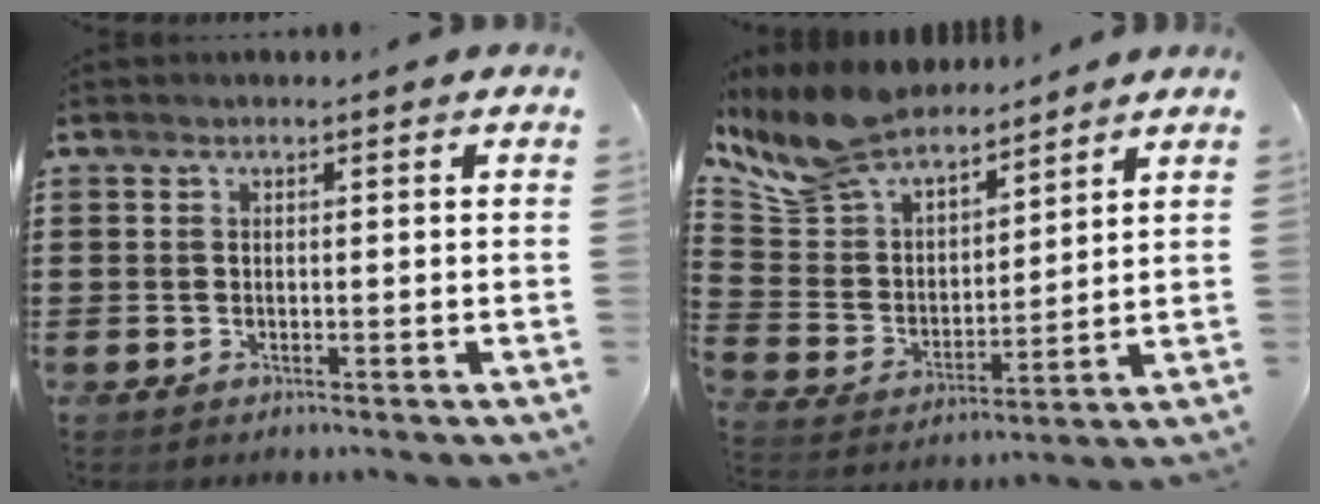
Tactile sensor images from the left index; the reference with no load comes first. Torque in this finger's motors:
{"motor_torque": [2.14, 0.00, 0.60, 0.18]}